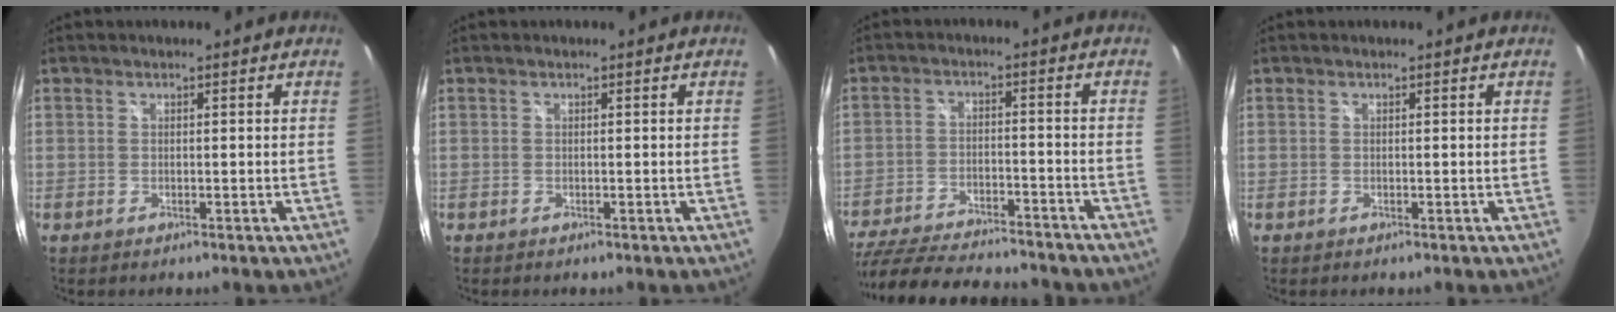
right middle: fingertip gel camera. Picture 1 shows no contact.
{"total": 0.0}
{"total": 23.2, "force": [-19.4, 6.0, 11.2], "torque": [-0.229, -0.043, -0.288]}
{"total": 0.0}